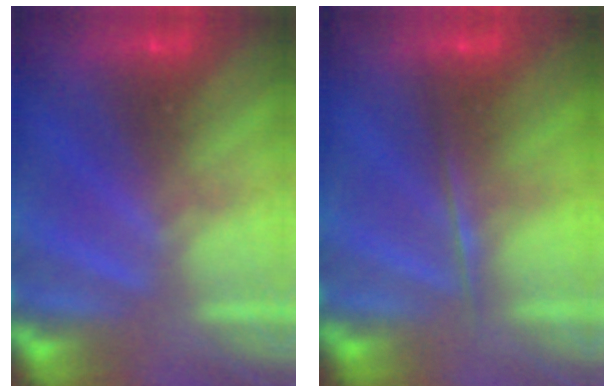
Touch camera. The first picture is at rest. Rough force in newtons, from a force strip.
{"total": 1.7}